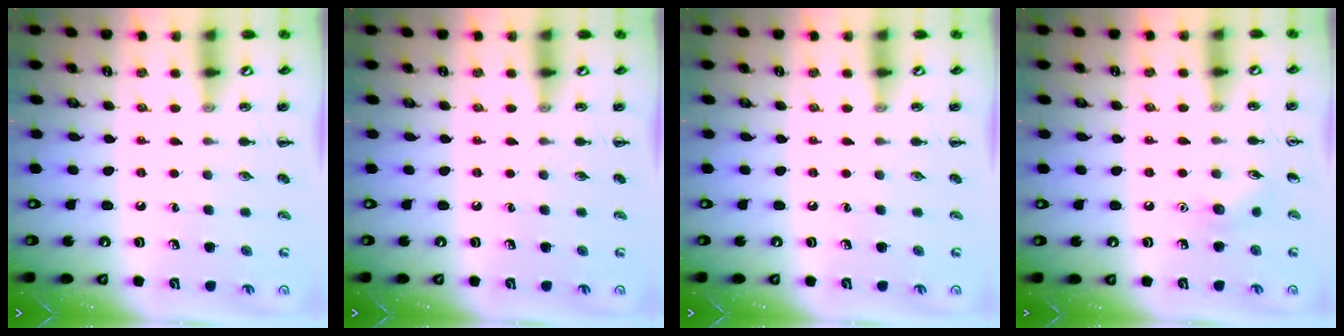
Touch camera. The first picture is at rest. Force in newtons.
{"total": 0.0}
{"total": 0.0}
{"total": 5.1, "press": 4.9, "slide": 1.3}